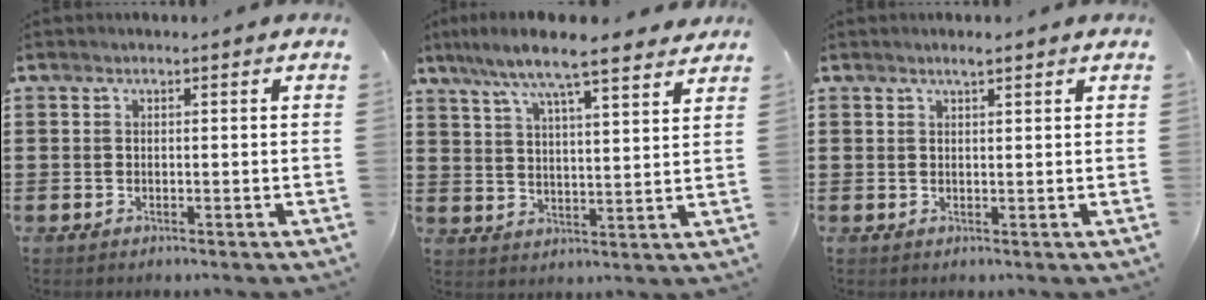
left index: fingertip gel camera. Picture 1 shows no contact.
{"total": 7.9, "force": [6.9, 0.6, 3.9], "torque": [-0.102, -0.030, 0.117]}
{"total": 1.5, "force": [1.2, 0.1, 0.9], "torque": [-0.019, 0.001, 0.021]}